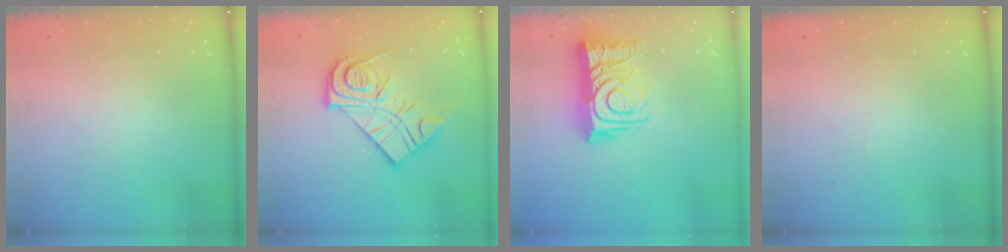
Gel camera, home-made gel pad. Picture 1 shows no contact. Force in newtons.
{"total": 16.7, "press": 16.6, "slide": 1.5}
{"total": 13.5, "press": 13.4, "slide": 1.2}
{"total": 0.0}